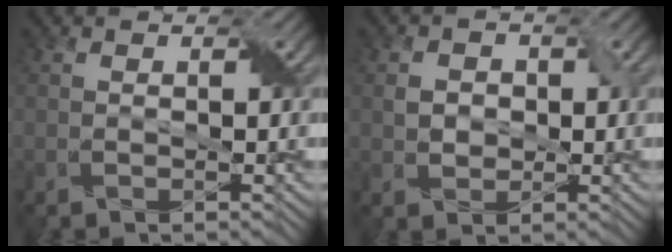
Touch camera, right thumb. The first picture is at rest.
{"total": 2.4, "force": [0.1, 2.3, 0.8], "torque": [-0.018, -0.004, 0.001]}